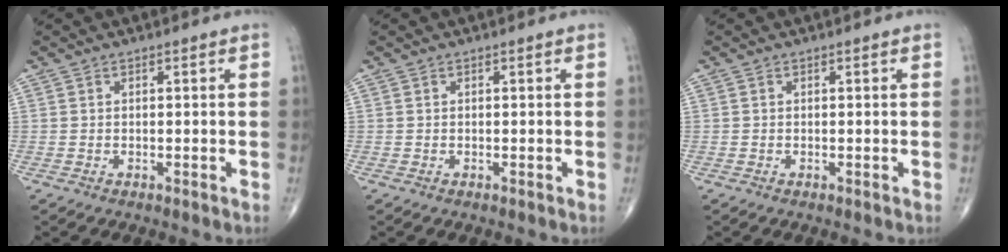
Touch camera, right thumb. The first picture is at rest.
{"total": 0.0}
{"total": 0.0}